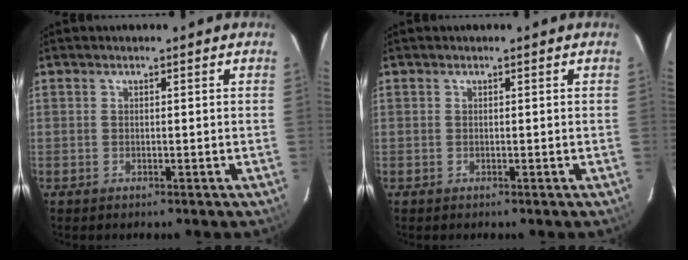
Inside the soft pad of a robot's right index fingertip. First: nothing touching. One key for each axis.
{"total": 0.0}